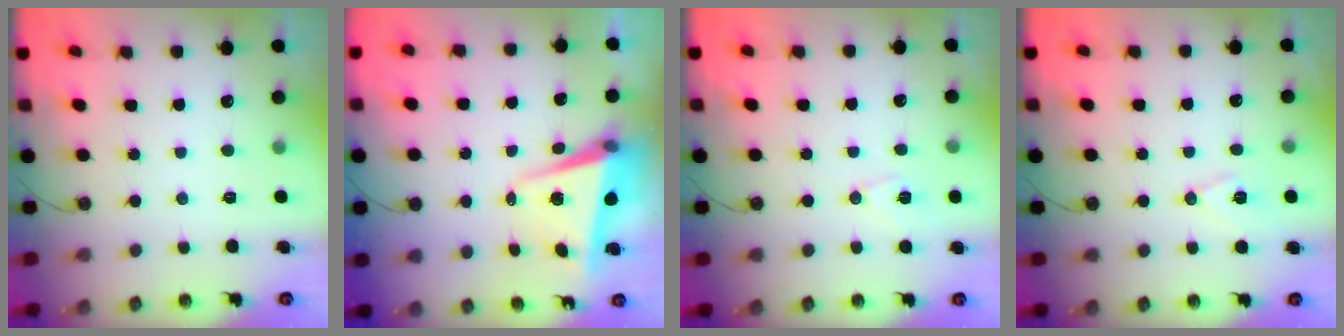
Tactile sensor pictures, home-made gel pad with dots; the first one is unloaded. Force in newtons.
{"total": 5.8, "press": 5.7, "slide": 1.0}
{"total": 6.8, "press": 6.7, "slide": 1.4}
{"total": 8.6, "press": 7.7, "slide": 3.8}